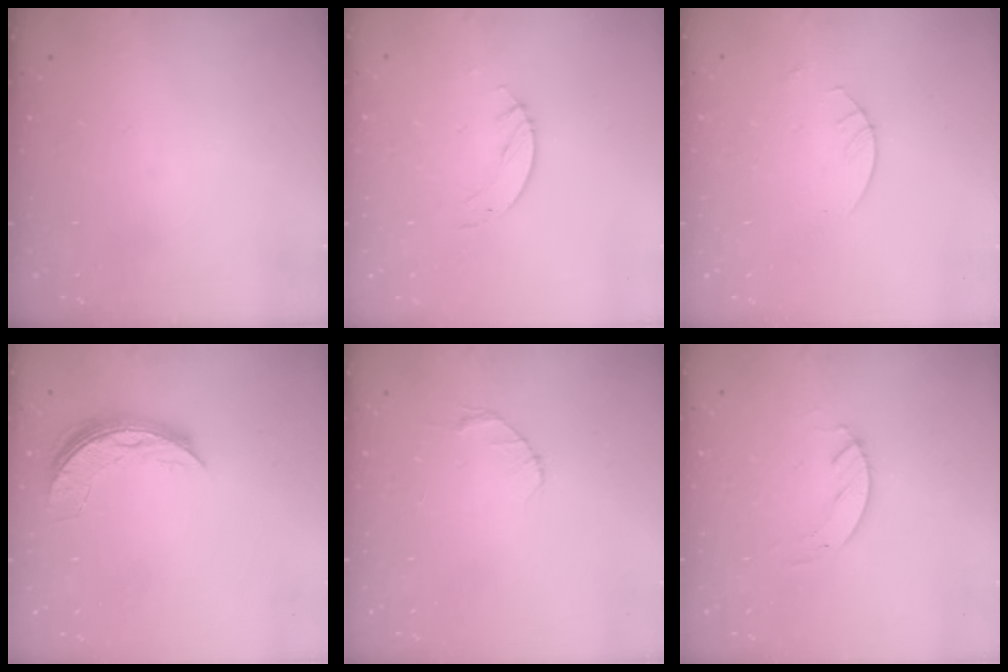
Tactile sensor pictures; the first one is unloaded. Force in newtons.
{"total": 3.1, "press": 3.1, "slide": 0.3}
{"total": 2.7, "press": 2.7, "slide": 0.2}
{"total": 7.4, "press": 7.4, "slide": 0.6}
{"total": 2.6, "press": 2.6, "slide": 0.3}
{"total": 2.4, "press": 2.4, "slide": 0.2}